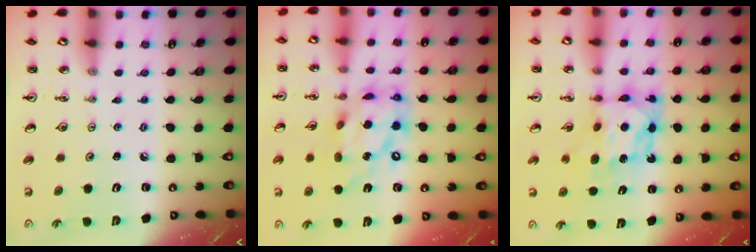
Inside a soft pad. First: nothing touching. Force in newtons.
{"total": 15.2, "press": 15.1, "slide": 1.2}
{"total": 7.3, "press": 7.3, "slide": 0.6}